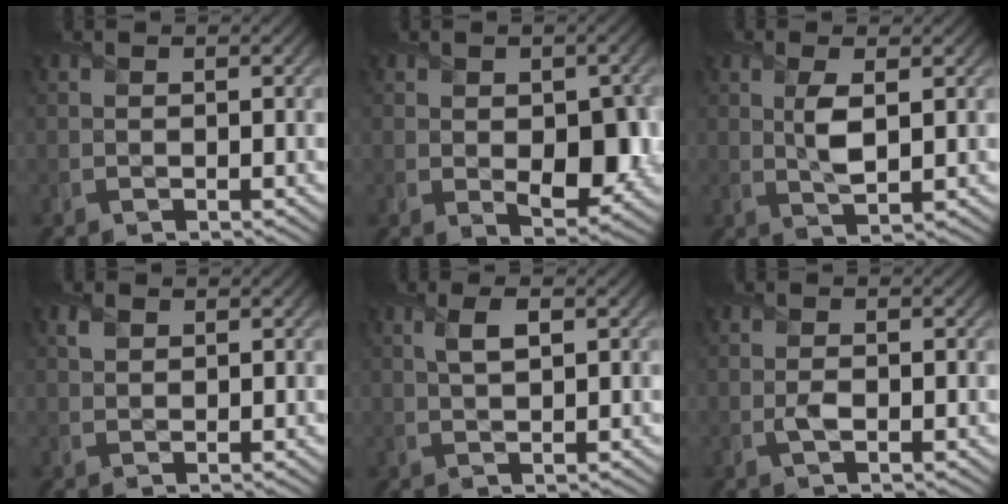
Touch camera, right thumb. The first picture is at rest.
{"total": 6.2, "force": [-0.5, 3.7, 4.9], "torque": [-0.080, -0.018, -0.003]}
{"total": 3.6, "force": [0.8, 1.2, 3.3], "torque": [-0.073, -0.001, 0.018]}
{"total": 1.3, "force": [0.9, 0.8, 0.7], "torque": [-0.017, 0.006, 0.017]}
{"total": 2.7, "force": [1.1, 0.8, 2.3], "torque": [-0.052, 0.007, 0.022]}
{"total": 1.4, "force": [-0.4, 0.4, 1.2], "torque": [-0.028, 0.001, -0.012]}